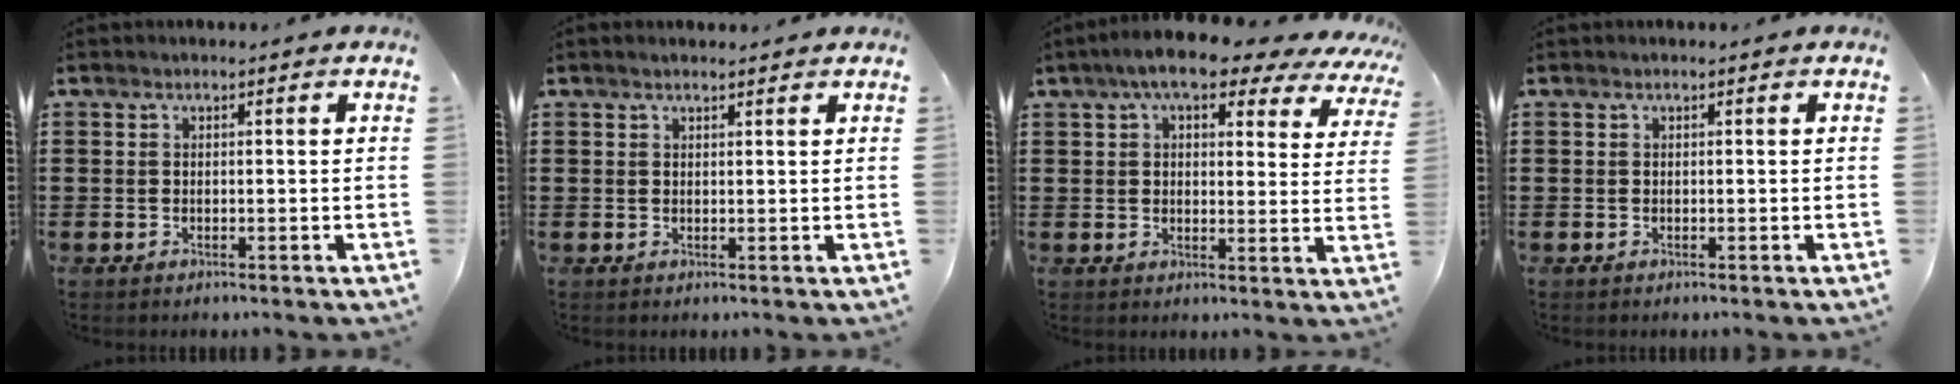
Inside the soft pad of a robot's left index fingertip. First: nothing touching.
{"total": 0.9, "force": [0.8, 0.1, 0.4], "torque": [-0.009, 0.001, 0.015]}
{"total": 8.1, "force": [6.3, 2.3, 4.6], "torque": [-0.086, -0.022, 0.106]}
{"total": 0.0}